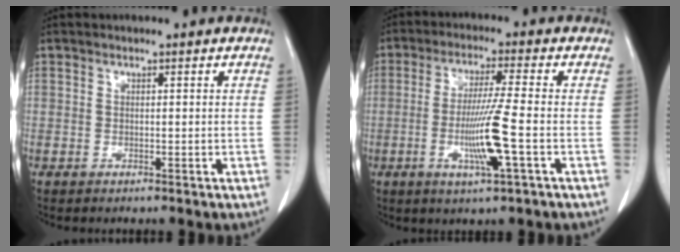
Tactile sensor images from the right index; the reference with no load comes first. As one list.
[{"total": 8.9, "force": [-2.4, -0.8, 8.5], "torque": [-0.166, -0.013, -0.045]}]